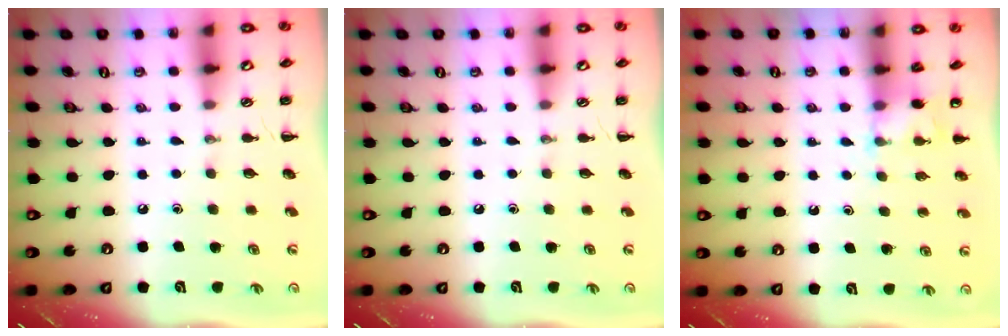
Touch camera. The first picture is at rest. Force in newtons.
{"total": 0.0}
{"total": 4.6, "press": 4.4, "slide": 1.4}